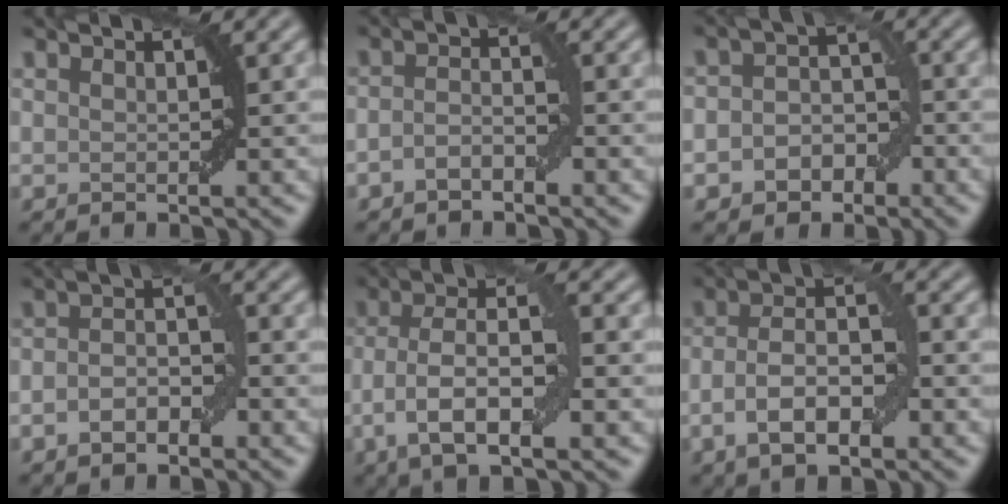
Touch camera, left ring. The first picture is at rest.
{"total": 1.8, "force": [-1.0, 0.7, 1.3], "torque": [-0.027, 0.006, -0.022]}
{"total": 3.6, "force": [-1.5, 2.8, 1.8], "torque": [-0.012, 0.003, -0.033]}
{"total": 3.3, "force": [-1.1, 1.8, 2.6], "torque": [-0.047, 0.005, -0.022]}
{"total": 7.4, "force": [-1.8, 2.8, 6.6], "torque": [-0.125, 0.007, -0.036]}
{"total": 6.2, "force": [-1.9, 2.6, 5.3], "torque": [-0.093, 0.010, -0.039]}